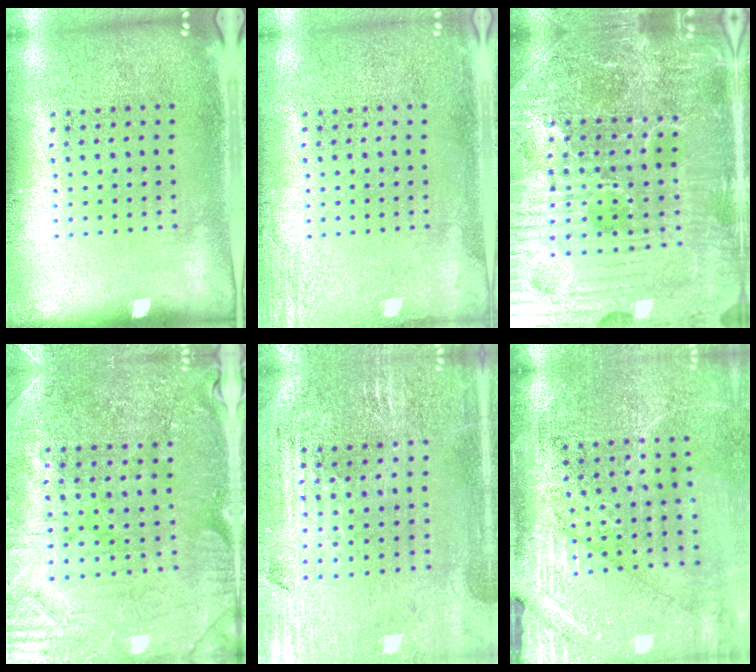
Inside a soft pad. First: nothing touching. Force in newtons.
{"total": 1.8, "press": 1.8, "slide": 0.2}
{"total": 5.8, "press": 5.6, "slide": 1.8}
{"total": 0.9, "press": 0.8, "slide": 0.4}
{"total": 1.3, "press": 1.3, "slide": 0.3}
{"total": 3.5, "press": 3.3, "slide": 1.1}